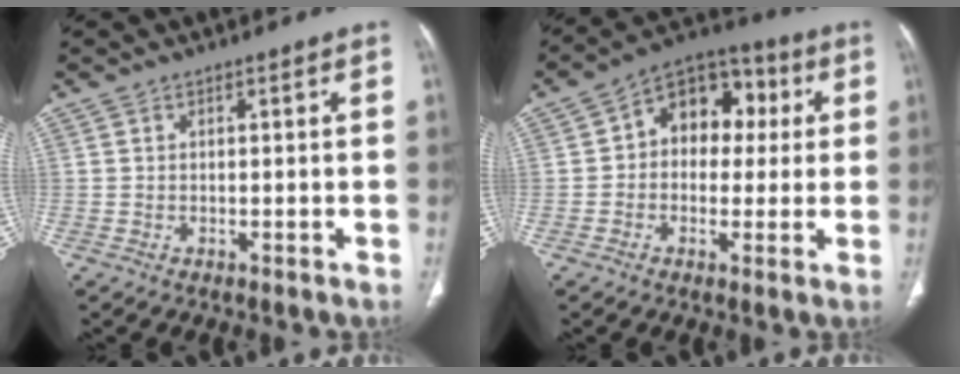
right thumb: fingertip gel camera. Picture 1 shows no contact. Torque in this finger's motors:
{"motor_torque": [0.08, 0.13, -0.12, 0.14, 0.11]}